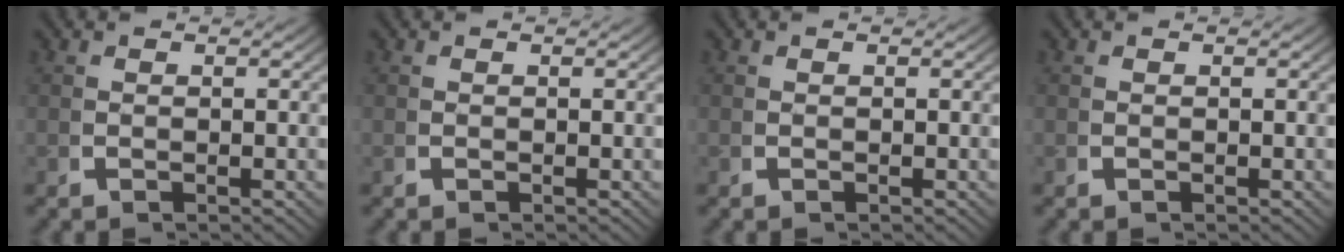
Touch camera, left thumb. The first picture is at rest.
{"total": 0.0}
{"total": 0.0}
{"total": 0.0}